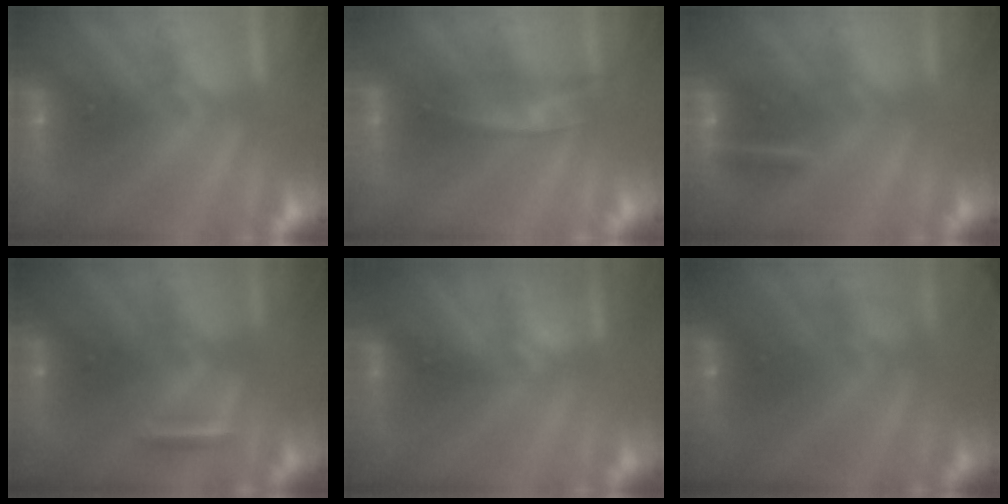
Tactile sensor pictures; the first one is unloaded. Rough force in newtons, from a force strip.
{"total": 2.2}
{"total": 8.6}
{"total": 2.9}
{"total": 2.8}
{"total": 2.8}